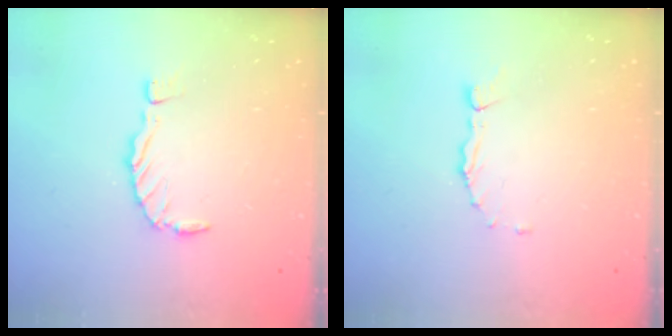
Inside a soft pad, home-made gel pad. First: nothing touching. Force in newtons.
{"total": 1.9, "press": 1.9, "slide": 0.2}